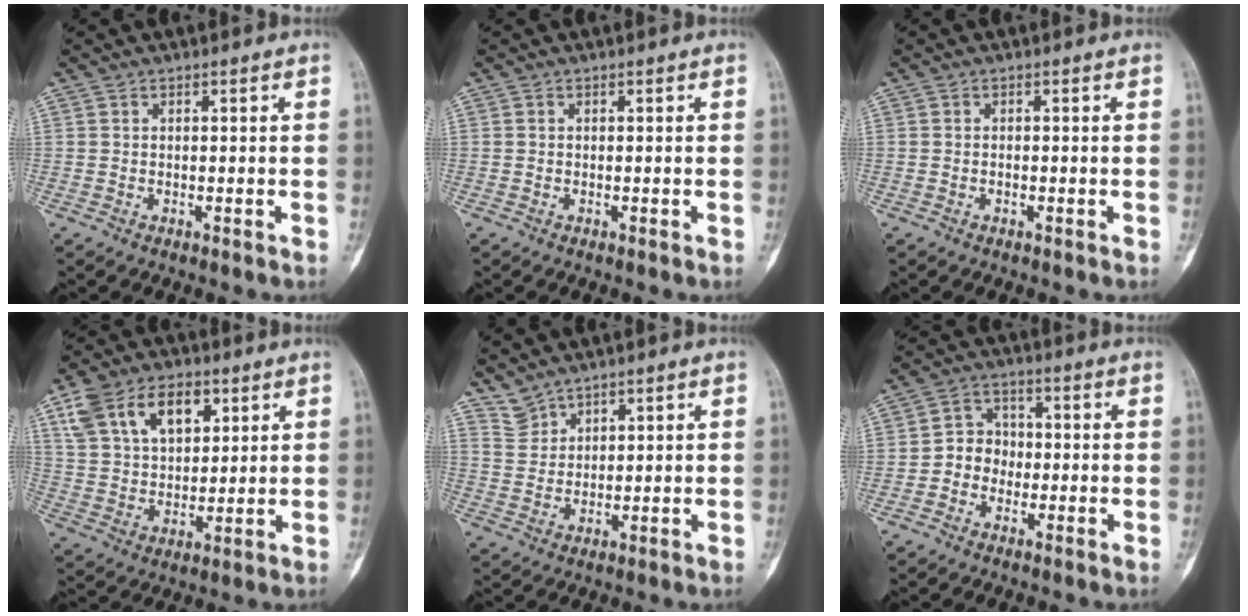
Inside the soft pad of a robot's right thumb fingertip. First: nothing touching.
{"total": 0.0}
{"total": 0.5, "force": [-0.2, 0.3, 0.4], "torque": [-0.008, 0.001, -0.004]}
{"total": 14.3, "force": [6.7, 8.8, 9.1], "torque": [-0.140, -0.009, 0.133]}
{"total": 3.4, "force": [3.2, 1.3, 0.1], "torque": [0.009, -0.016, 0.071]}
{"total": 5.7, "force": [-1.4, 5.0, 2.3], "torque": [-0.005, 0.022, -0.039]}